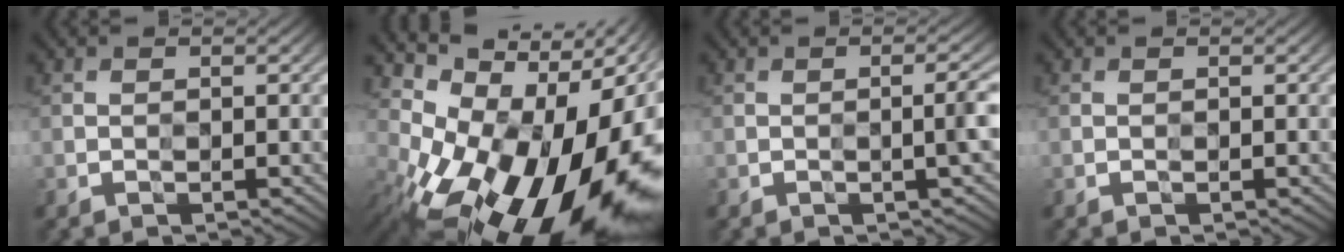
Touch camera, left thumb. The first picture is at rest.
{"total": 19.0, "force": [-5.7, 10.6, 14.7], "torque": [-0.219, -0.041, -0.075]}
{"total": 3.0, "force": [-0.5, 0.5, 2.9], "torque": [-0.039, 0.002, -0.004]}
{"total": 0.0}